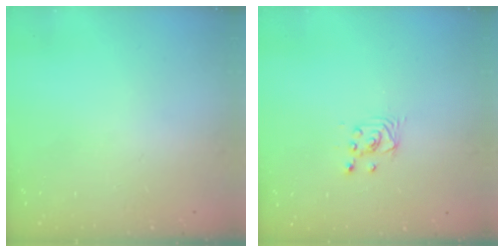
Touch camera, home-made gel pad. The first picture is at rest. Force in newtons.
{"total": 2.2, "press": 2.2, "slide": 0.3}